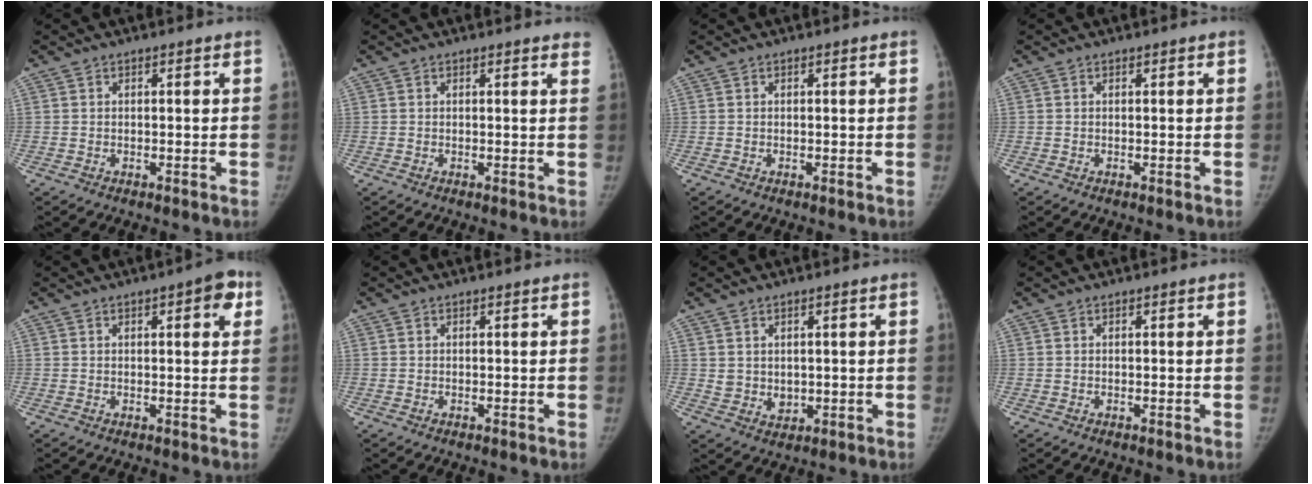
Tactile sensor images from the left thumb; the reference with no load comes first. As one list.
[{"total": 2.5, "force": [2.3, 0.5, 0.9], "torque": [-0.001, -0.007, 0.010]}, {"total": 0.0}, {"total": 0.0}, {"total": 5.0, "force": [2.0, 1.7, 4.2], "torque": [-0.038, 0.000, 0.018]}, {"total": 0.0}, {"total": 3.3, "force": [0.8, 2.9, 1.5], "torque": [-0.013, -0.011, 0.026]}, {"total": 0.0}]